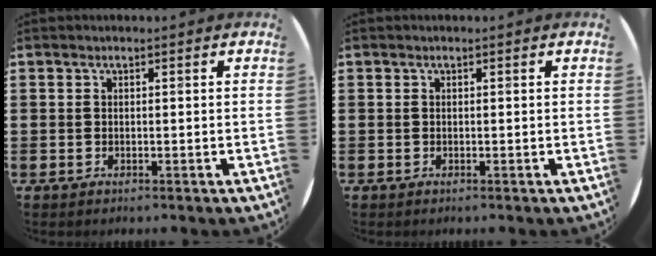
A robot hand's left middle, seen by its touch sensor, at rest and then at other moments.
{"total": 0.0}